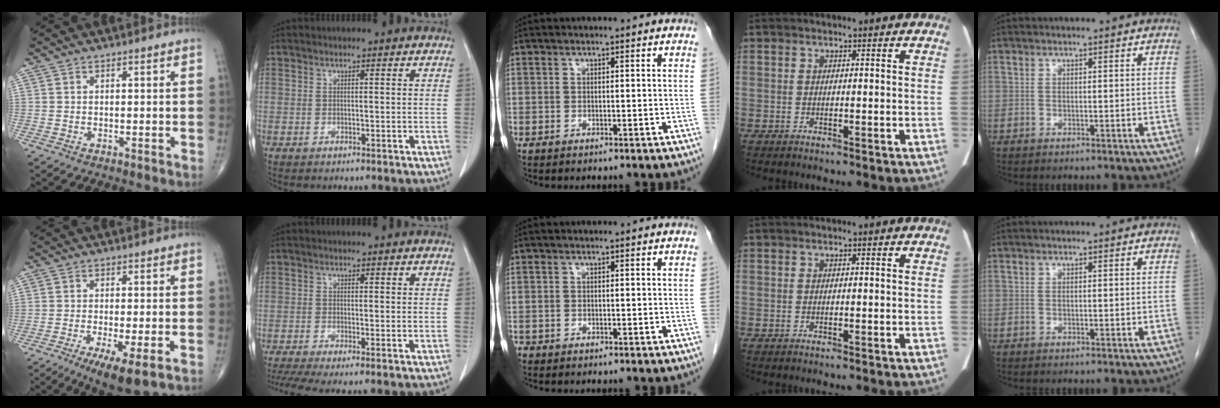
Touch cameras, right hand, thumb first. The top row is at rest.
{"thumb": {"total": 8.0, "force": [-4.2, 1.6, 6.7], "torque": [-0.110, -0.015, -0.066]}, "index": {"total": 4.9, "force": [-2.8, 1.1, 3.9], "torque": [-0.073, -0.006, -0.051]}, "middle": {"total": 0.6, "force": [-0.4, 0.4, 0.1], "torque": [-0.010, 0.002, -0.009]}}